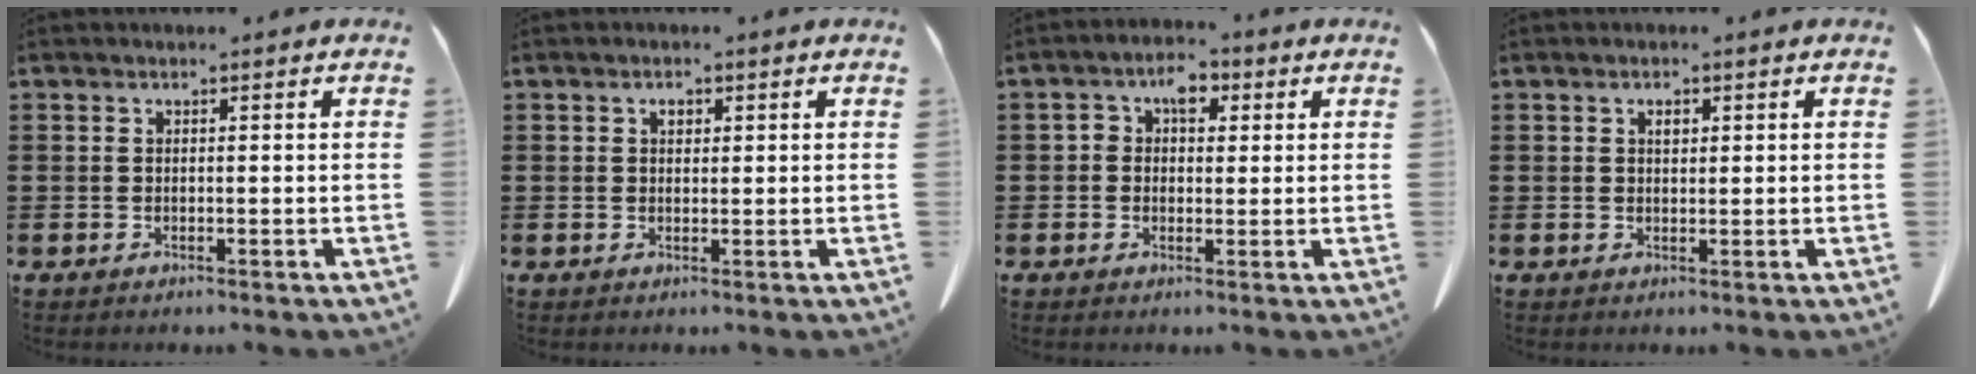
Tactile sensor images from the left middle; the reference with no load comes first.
{"total": 1.2, "force": [0.6, 0.7, 0.8], "torque": [-0.010, 0.002, 0.008]}
{"total": 3.8, "force": [1.1, 2.6, 2.6], "torque": [-0.052, 0.010, 0.014]}
{"total": 1.1, "force": [0.5, 0.6, 0.8], "torque": [-0.010, 0.002, 0.007]}